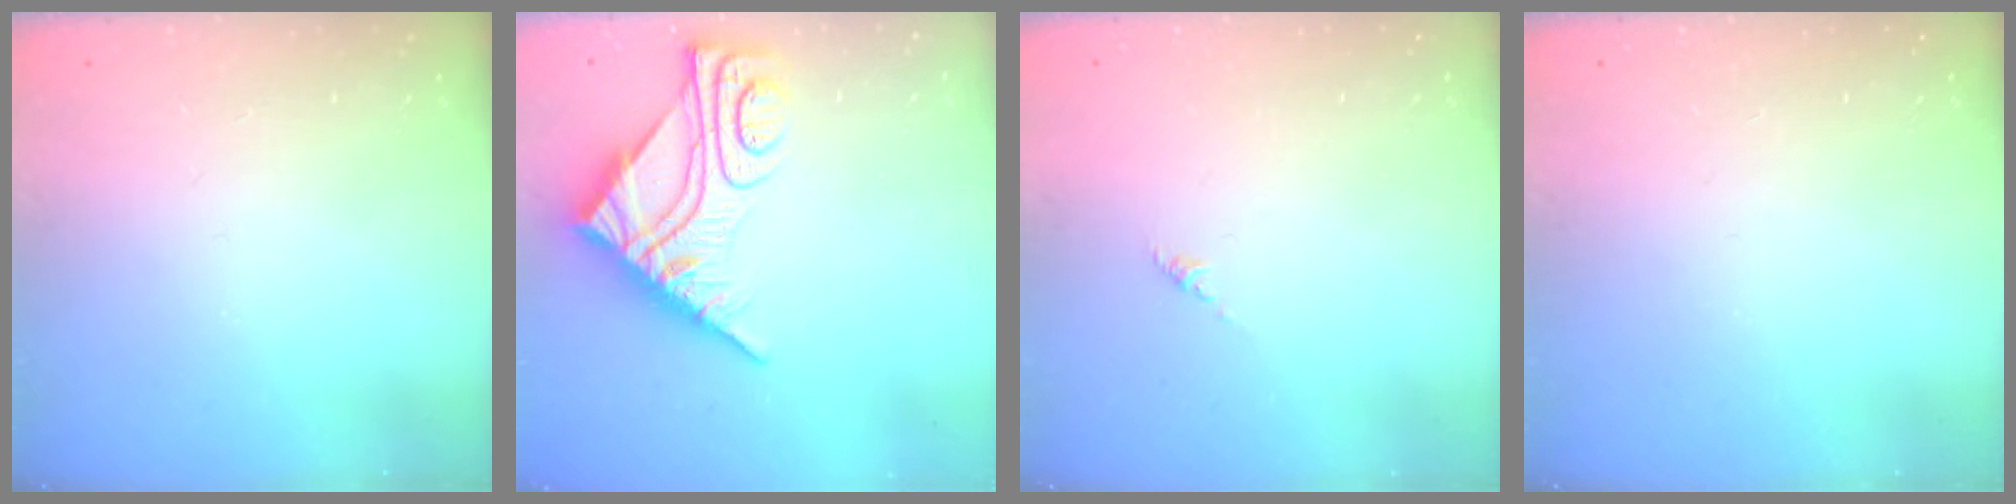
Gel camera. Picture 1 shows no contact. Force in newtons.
{"total": 12.1, "press": 12.0, "slide": 1.4}
{"total": 0.6, "press": 0.4, "slide": 0.4}
{"total": 0.0}